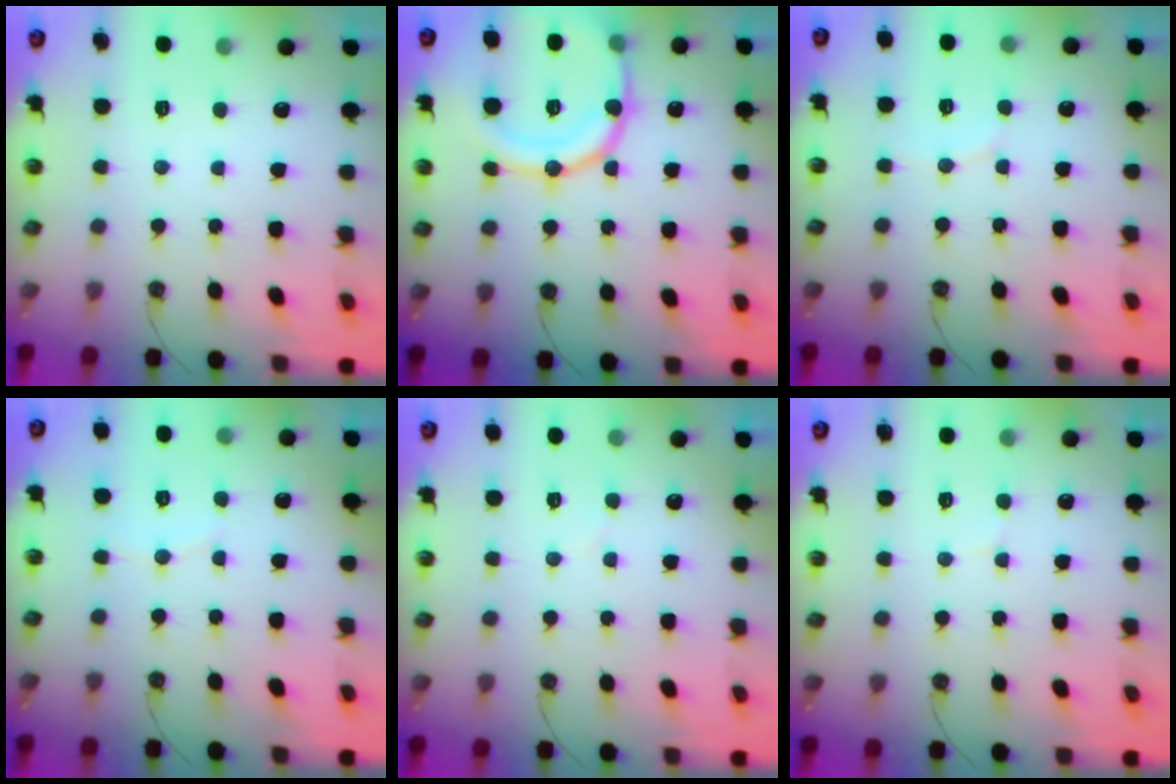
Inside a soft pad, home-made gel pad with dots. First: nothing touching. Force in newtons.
{"total": 19.7, "press": 19.4, "slide": 3.5}
{"total": 5.1, "press": 5.0, "slide": 0.6}
{"total": 3.2, "press": 3.2, "slide": 0.4}
{"total": 3.4, "press": 3.3, "slide": 0.4}
{"total": 5.8, "press": 5.8, "slide": 0.5}